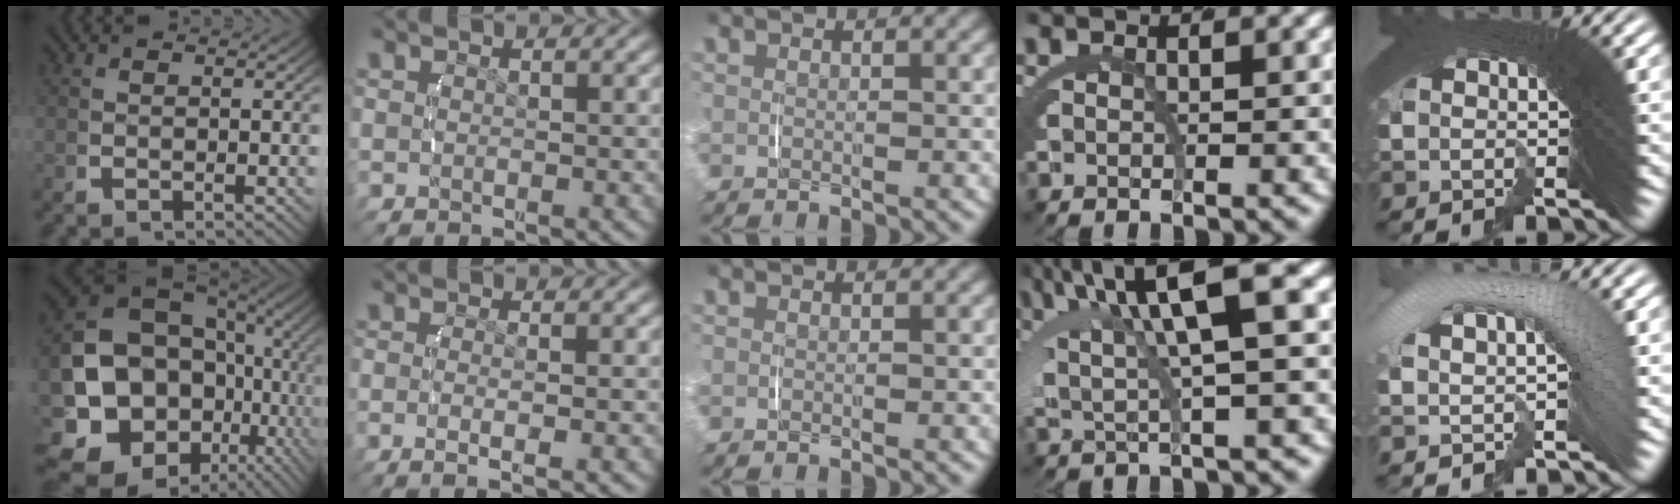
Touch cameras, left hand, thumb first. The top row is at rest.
{"thumb": {"total": 21.4, "force": [-4.0, 16.2, 13.4], "torque": [-0.284, -0.081, -0.046]}, "index": {"total": 2.3, "force": [-1.2, 0.4, 2.0], "torque": [-0.050, -0.011, -0.014]}, "ring": {"total": 7.9, "force": [3.2, 2.1, 6.9], "torque": [-0.116, 0.015, 0.051]}, "little": {"total": 5.2, "force": [0.7, 2.7, 4.4], "torque": [-0.073, 0.019, 0.004]}}